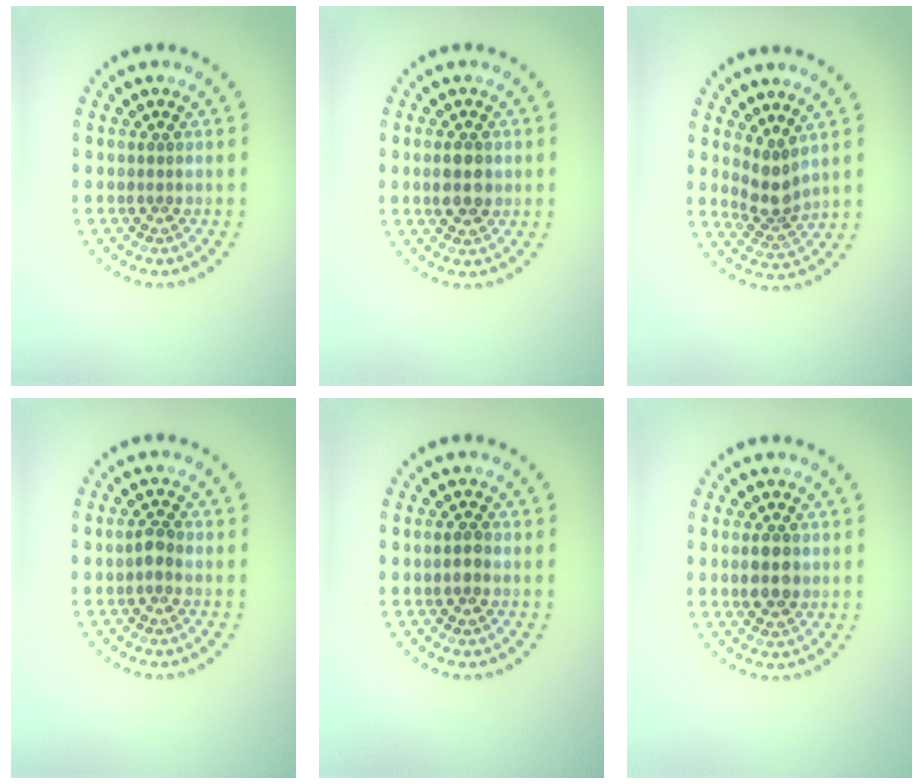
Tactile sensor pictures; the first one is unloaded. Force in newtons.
{"total": 2.4, "press": 2.4, "slide": 0.1}
{"total": 2.6, "press": 2.0, "slide": 1.7}
{"total": 1.2, "press": 1.2, "slide": 0.3}
{"total": 1.3, "press": 1.3, "slide": 0.0}
{"total": 2.4, "press": 2.4, "slide": 0.1}